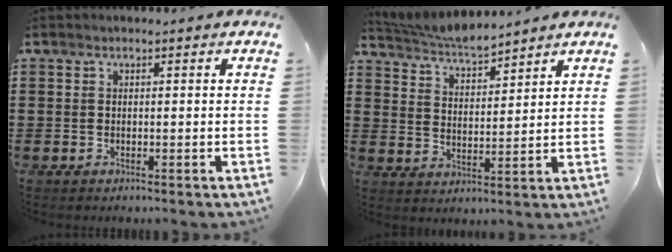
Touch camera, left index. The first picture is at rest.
{"total": 4.2, "force": [4.1, 0.3, 0.7], "torque": [-0.033, -0.022, 0.070]}